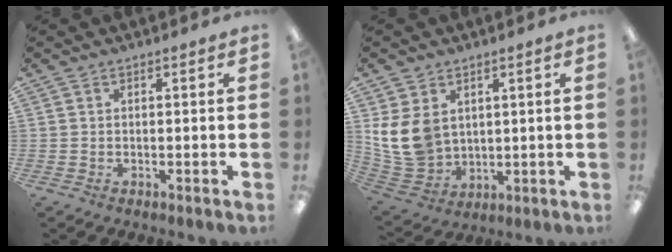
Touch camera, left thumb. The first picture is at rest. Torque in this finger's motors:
{"motor_torque": [0.07, 0.71, 1.17, -0.83, 0.08]}